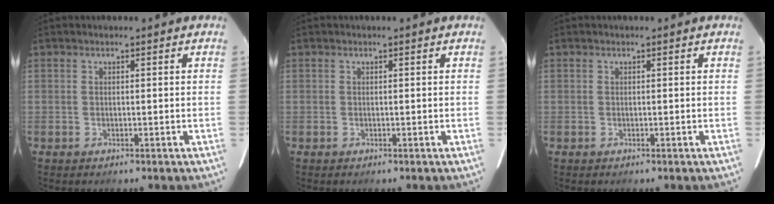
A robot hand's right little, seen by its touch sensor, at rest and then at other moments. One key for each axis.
{"total": 0.0}
{"total": 0.0}